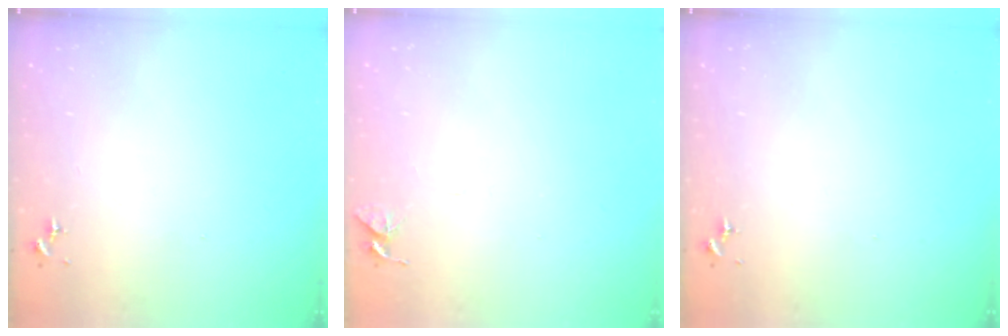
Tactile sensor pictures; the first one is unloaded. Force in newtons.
{"total": 5.2, "press": 5.1, "slide": 0.4}
{"total": 0.0}